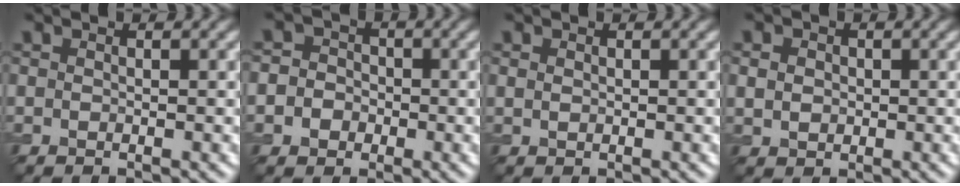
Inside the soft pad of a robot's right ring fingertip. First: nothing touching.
{"total": 4.1, "force": [-0.7, 3.8, 1.4], "torque": [0.009, 0.015, -0.041]}
{"total": 0.6, "force": [0.2, 0.4, 0.3], "torque": [-0.007, -0.001, 0.007]}
{"total": 2.1, "force": [0.4, 1.8, 1.0], "torque": [-0.022, 0.005, 0.005]}